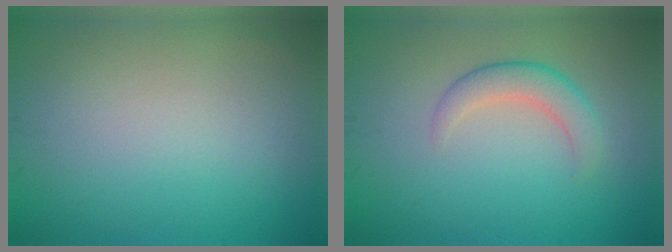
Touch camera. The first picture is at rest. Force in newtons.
{"total": 2.1, "press": 2.0, "slide": 0.2}